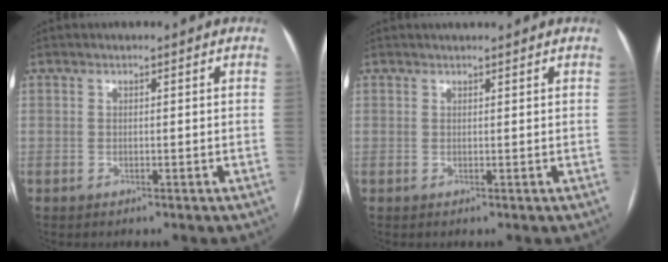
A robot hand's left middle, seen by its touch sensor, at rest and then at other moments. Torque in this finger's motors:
{"motor_torque": [0.11, -0.09, -0.04, 0.00]}